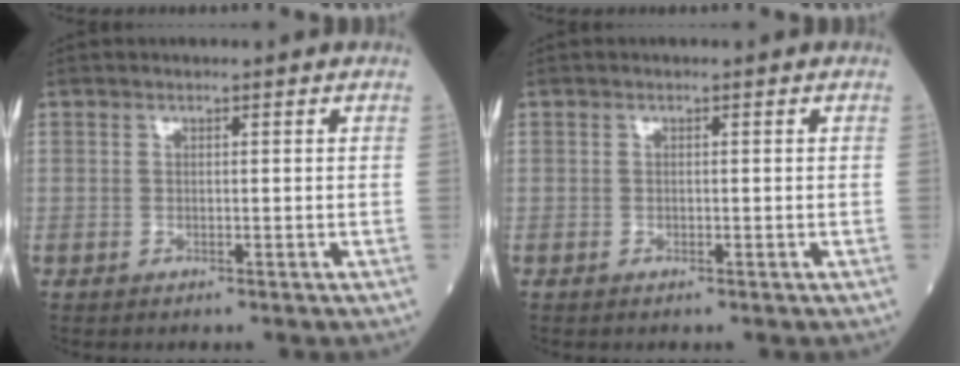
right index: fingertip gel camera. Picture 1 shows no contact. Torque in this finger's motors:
{"motor_torque": [-0.07, 0.17, -0.08, -0.02]}